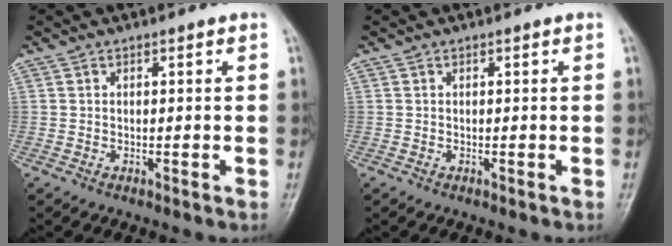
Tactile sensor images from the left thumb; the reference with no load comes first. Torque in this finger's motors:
{"motor_torque": [-0.04, 0.04, -0.02, 0.01, 0.00]}